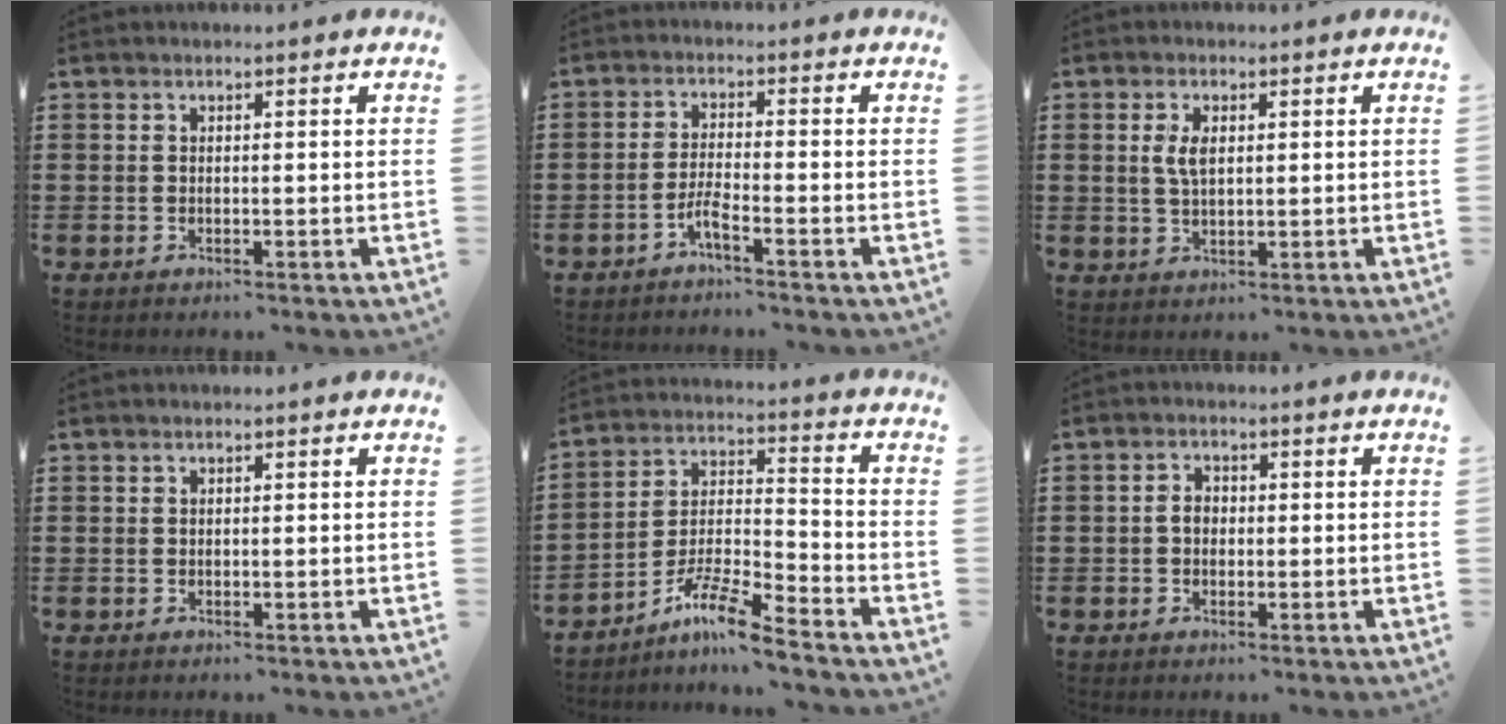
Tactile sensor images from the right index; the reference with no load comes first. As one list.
[{"total": 2.8, "force": [-2.0, 0.0, 1.9], "torque": [-0.050, -0.002, -0.042]}, {"total": 3.5, "force": [0.8, 1.6, 3.0], "torque": [-0.063, 0.007, 0.013]}, {"total": 0.0}, {"total": 9.0, "force": [-7.6, 0.3, 4.7], "torque": [-0.107, -0.002, -0.153]}, {"total": 2.1, "force": [-0.2, 1.4, 1.4], "torque": [-0.029, 0.004, -0.005]}]